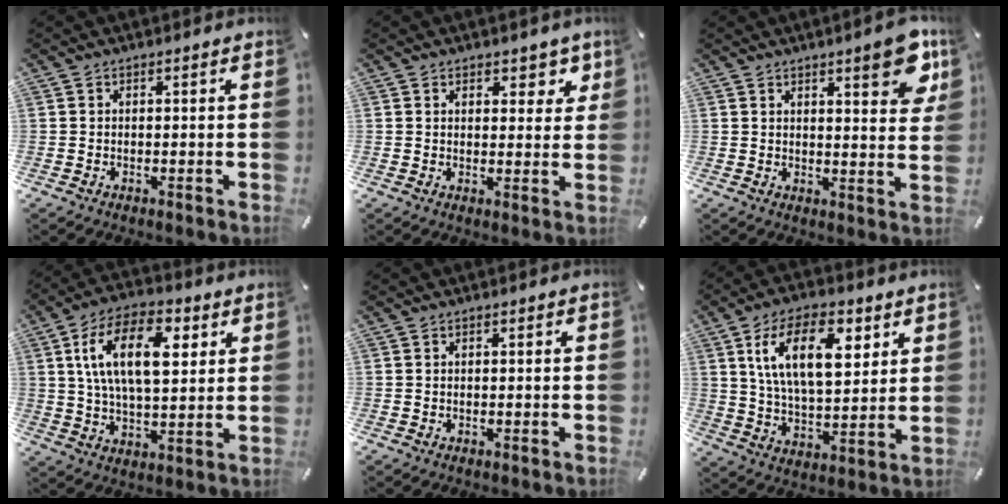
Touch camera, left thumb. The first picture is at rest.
{"total": 4.6, "force": [2.8, 3.0, 2.2], "torque": [-0.003, -0.017, 0.040]}
{"total": 9.9, "force": [5.9, 3.4, 7.2], "torque": [-0.075, -0.038, 0.092]}
{"total": 16.6, "force": [5.5, 8.7, 13.0], "torque": [-0.250, 0.002, 0.087]}
{"total": 0.0}
{"total": 16.6, "force": [7.4, 8.4, 12.3], "torque": [-0.226, -0.009, 0.124]}